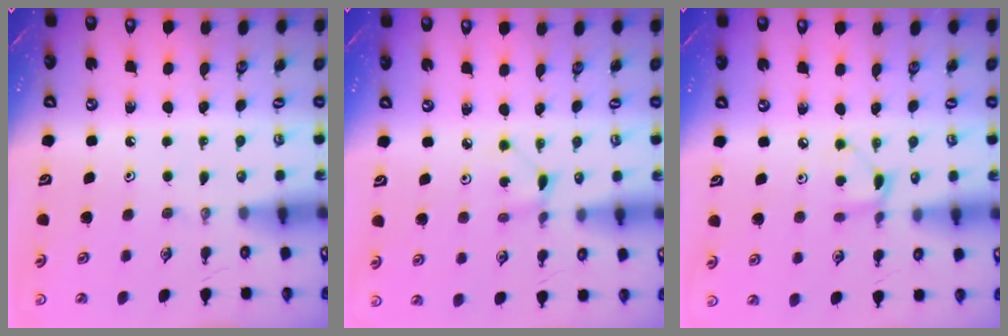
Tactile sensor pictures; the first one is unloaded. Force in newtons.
{"total": 1.5, "press": 1.5, "slide": 0.2}
{"total": 5.5, "press": 5.4, "slide": 0.8}